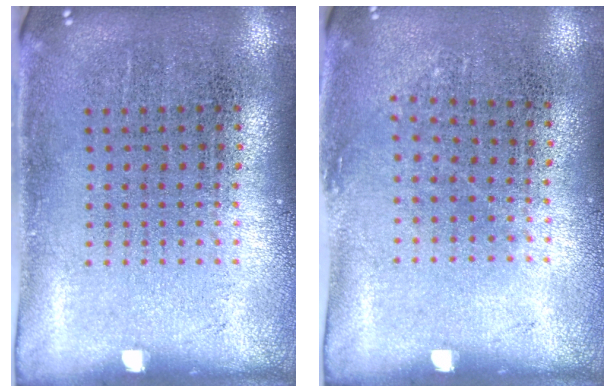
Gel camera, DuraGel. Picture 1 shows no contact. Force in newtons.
{"total": 0.8, "press": 0.7, "slide": 0.5}